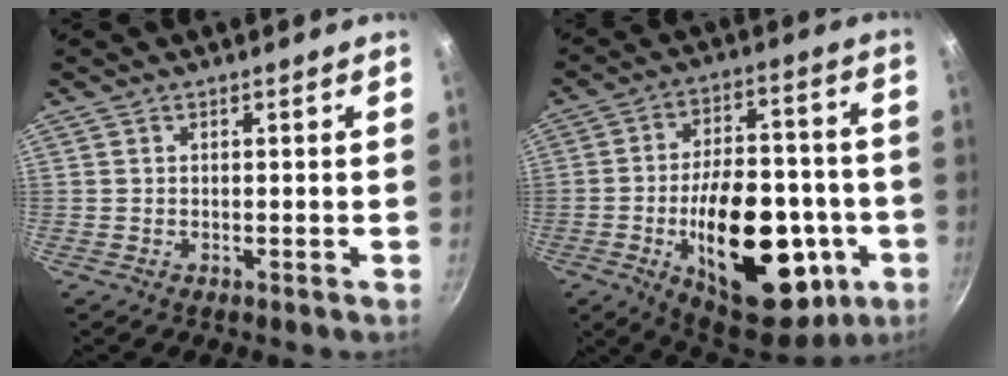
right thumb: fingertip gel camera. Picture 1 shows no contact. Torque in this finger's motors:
{"motor_torque": [-0.17, 1.25, 1.95, -0.82, 0.21]}